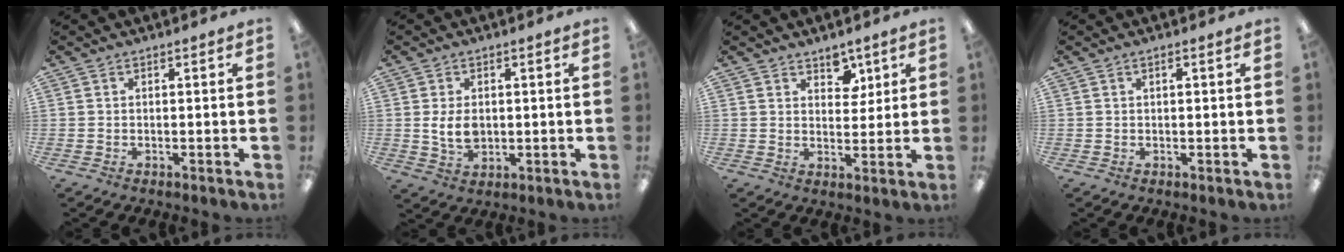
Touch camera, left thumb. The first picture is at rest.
{"total": 5.6, "force": [0.4, 4.0, 4.0], "torque": [-0.081, -0.001, 0.005]}
{"total": 5.2, "force": [3.8, 3.1, 1.6], "torque": [0.006, -0.024, 0.062]}
{"total": 0.9, "force": [0.4, 0.3, 0.7], "torque": [-0.014, 0.003, 0.007]}